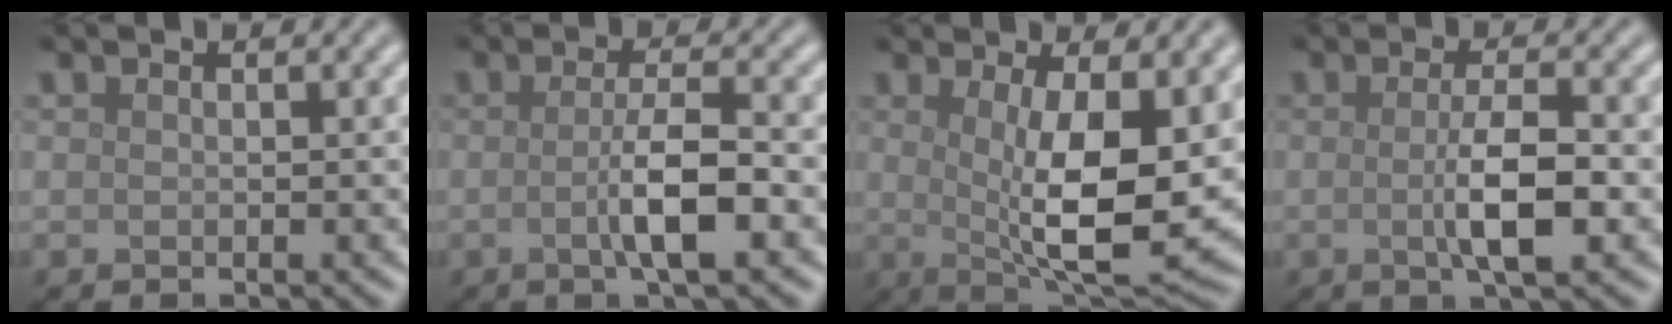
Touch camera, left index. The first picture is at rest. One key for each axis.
{"total": 4.1, "fx": -0.7, "fy": 0.7, "fz": 3.9, "tx": -0.069, "ty": 0.001, "tz": -0.016}
{"total": 8.9, "fx": 0.5, "fy": 2.6, "fz": 8.5, "tx": -0.137, "ty": -0.016, "tz": 0.016}
{"total": 4.1, "fx": -0.5, "fy": 0.9, "fz": 4.0, "tx": -0.070, "ty": -0.002, "tz": -0.010}